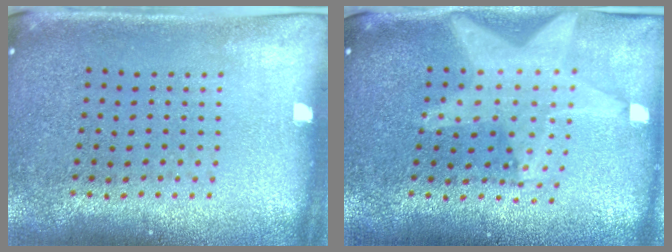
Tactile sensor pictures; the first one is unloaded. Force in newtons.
{"total": 1.8, "press": 1.6, "slide": 0.8}